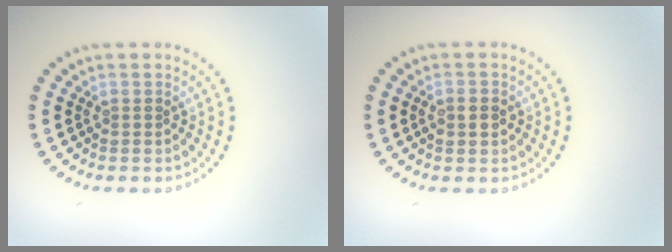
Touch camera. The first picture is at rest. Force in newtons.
{"total": 2.1, "press": 2.1, "slide": 0.2}